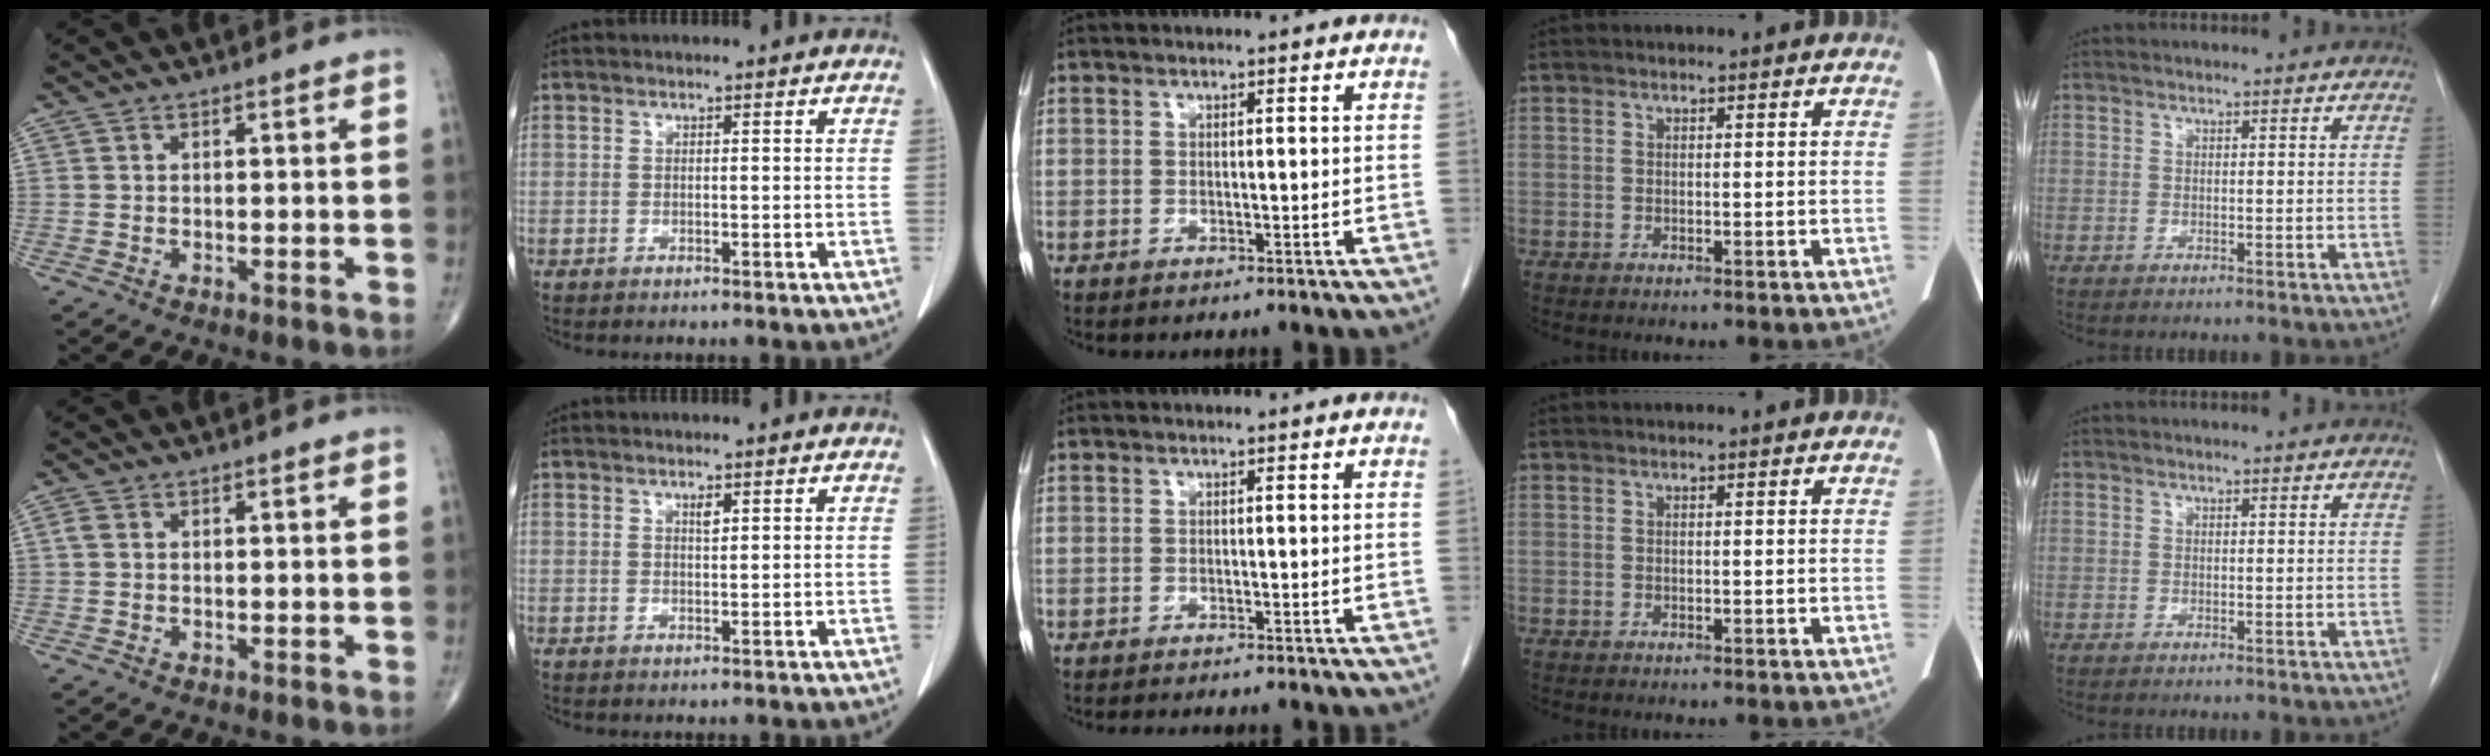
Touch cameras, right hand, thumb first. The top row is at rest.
{"thumb": {"total": 1.2, "force": [0.2, 0.9, 0.8], "torque": [-0.020, 0.004, 0.004]}, "index": {"total": 1.2, "force": [0.7, 0.3, 0.9], "torque": [-0.015, -0.004, 0.013]}, "middle": {"total": 1.9, "force": [-1.7, 0.0, 0.8], "torque": [-0.014, -0.004, -0.024]}}